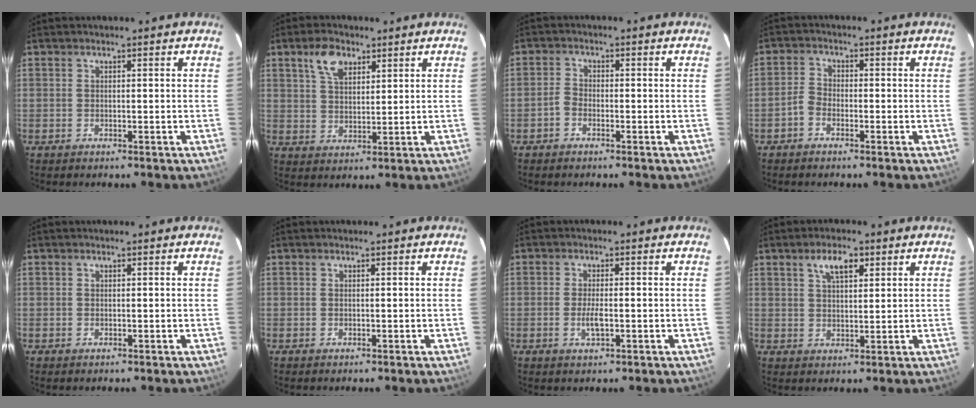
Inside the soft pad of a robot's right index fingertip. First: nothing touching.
{"total": 6.2, "force": [3.5, 3.4, 3.8], "torque": [-0.071, 0.013, 0.064]}
{"total": 1.8, "force": [-1.4, 1.0, 0.8], "torque": [-0.018, 0.007, -0.028]}
{"total": 2.4, "force": [-1.7, 1.4, 1.0], "torque": [-0.023, 0.010, -0.034]}
{"total": 0.0}
{"total": 0.0}
{"total": 2.9, "force": [-0.8, 0.8, 2.7], "torque": [-0.054, -0.002, -0.013]}
{"total": 5.1, "force": [2.7, 2.1, 3.7], "torque": [-0.065, 0.010, 0.049]}